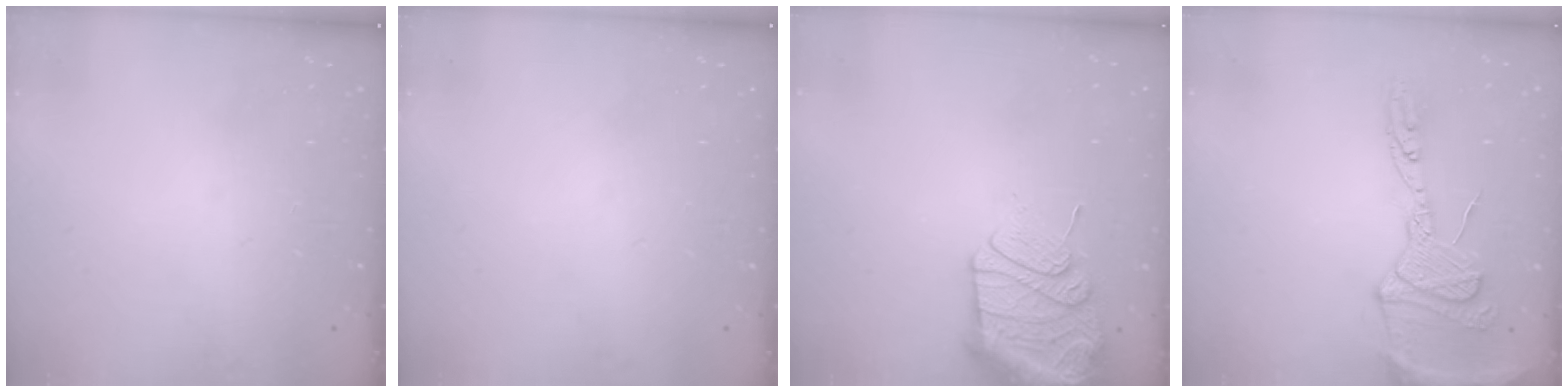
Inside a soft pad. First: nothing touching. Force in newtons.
{"total": 0.0}
{"total": 13.8, "press": 13.5, "slide": 2.9}
{"total": 19.3, "press": 19.2, "slide": 1.8}